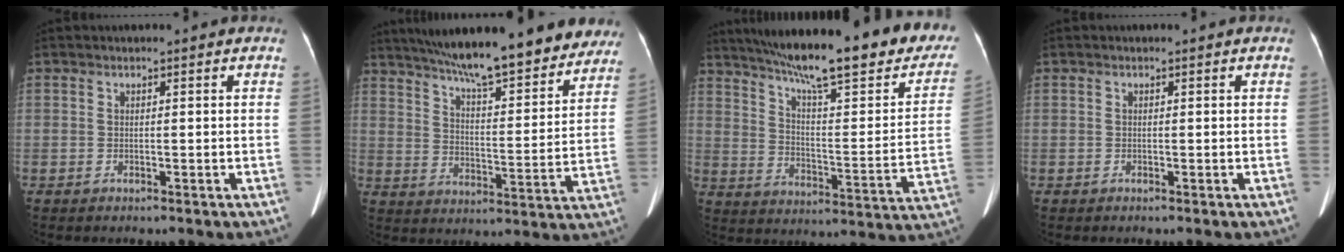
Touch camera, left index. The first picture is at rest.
{"total": 24.1, "force": [20.5, 4.2, 11.8], "torque": [-0.179, 0.001, 0.277]}
{"total": 29.6, "force": [23.3, 4.7, 17.7], "torque": [-0.269, -0.028, 0.309]}
{"total": 0.0}